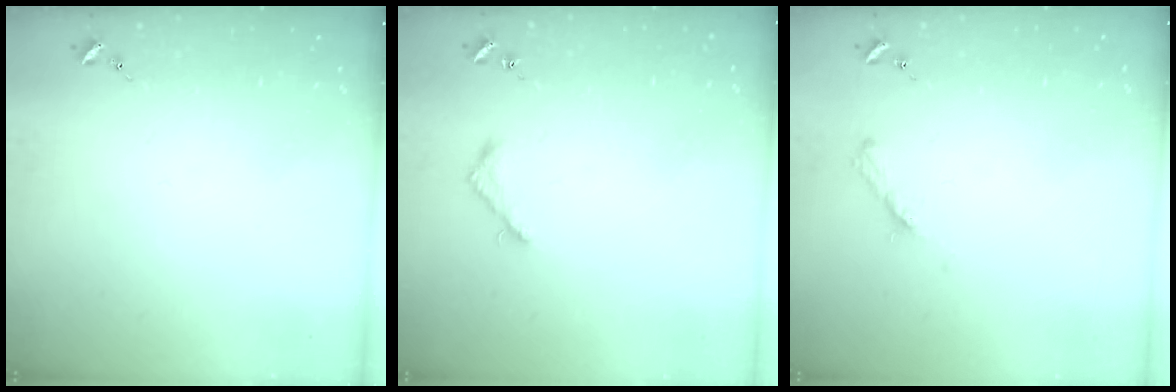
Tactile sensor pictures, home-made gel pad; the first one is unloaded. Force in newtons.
{"total": 3.9, "press": 3.9, "slide": 0.3}
{"total": 5.0, "press": 5.0, "slide": 0.6}